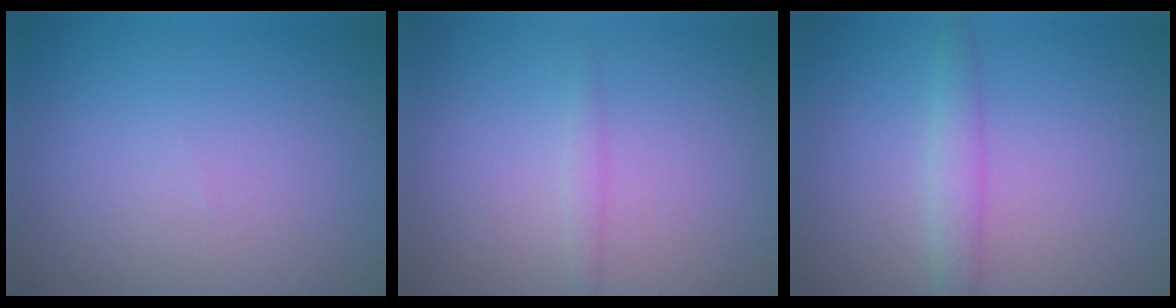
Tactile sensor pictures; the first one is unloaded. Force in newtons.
{"total": 0.7, "press": 0.7, "slide": 0.0}
{"total": 1.9, "press": 1.9, "slide": 0.1}